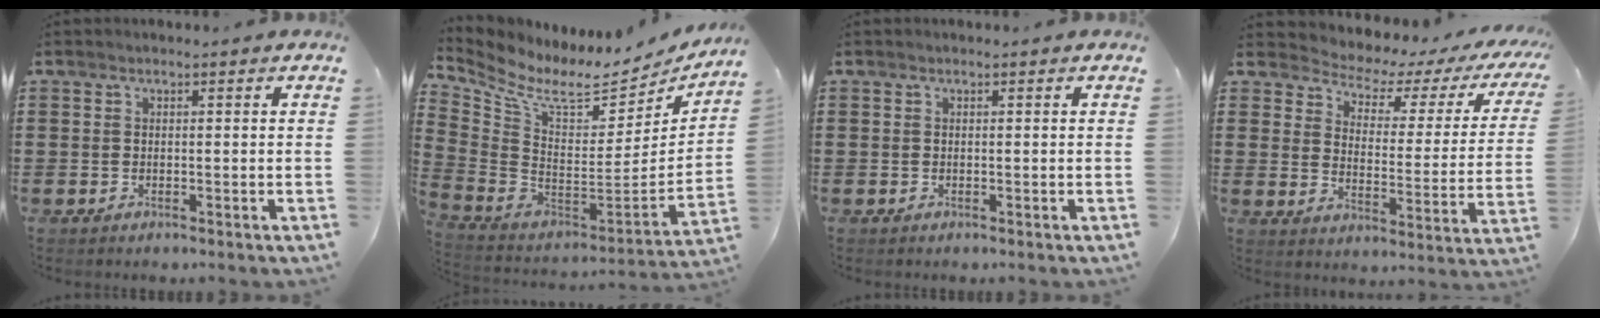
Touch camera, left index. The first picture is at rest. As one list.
[{"total": 8.0, "force": [5.5, 3.2, 4.8], "torque": [-0.113, -0.052, 0.093]}, {"total": 0.0}, {"total": 3.4, "force": [2.9, 1.3, 1.3], "torque": [-0.037, -0.028, 0.037]}]